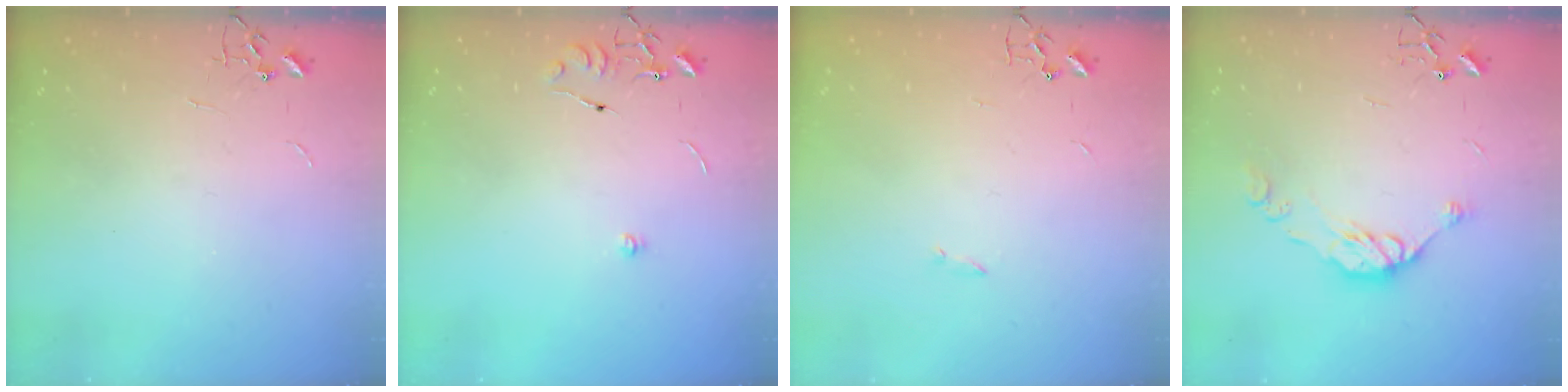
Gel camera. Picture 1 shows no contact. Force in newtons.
{"total": 6.4, "press": 6.4, "slide": 0.7}
{"total": 1.3, "press": 1.3, "slide": 0.3}
{"total": 10.5, "press": 10.5, "slide": 0.3}